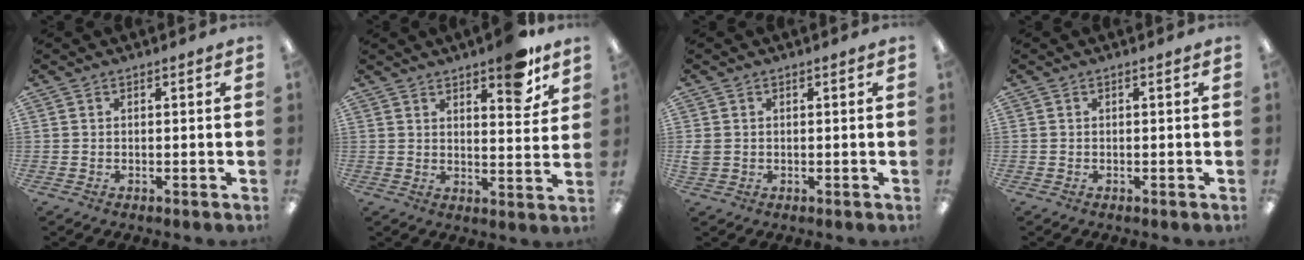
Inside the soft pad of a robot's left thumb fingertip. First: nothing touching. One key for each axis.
{"total": 9.1, "fx": 6.6, "fy": 3.2, "fz": 5.4, "tx": -0.049, "ty": -0.040, "tz": 0.106}
{"total": 2.0, "fx": 0.2, "fy": 1.9, "fz": 0.7, "tx": -0.014, "ty": 0.003, "tz": 0.003}
{"total": 0.0}